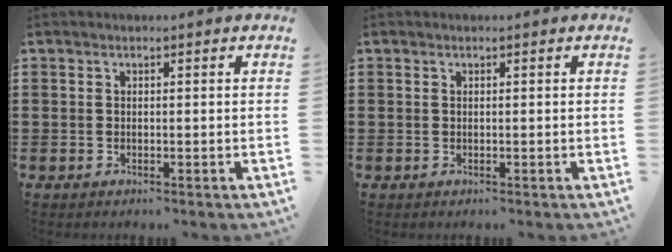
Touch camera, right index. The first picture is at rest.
{"total": 0.0}